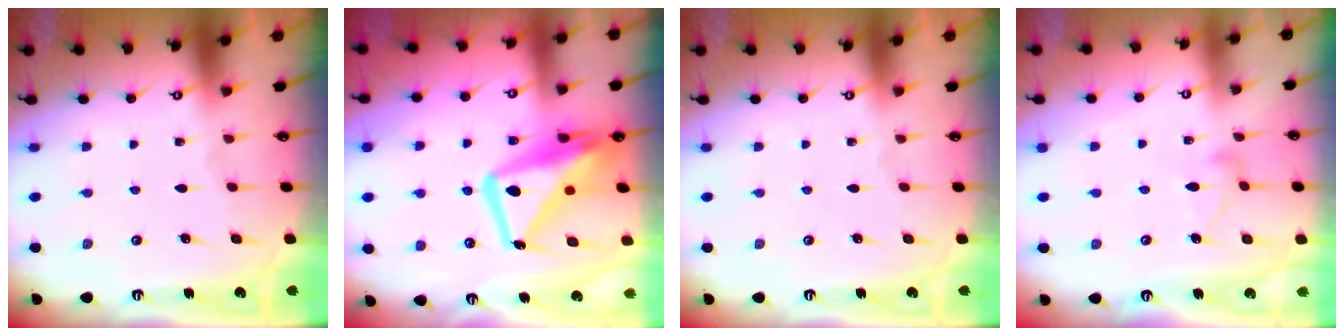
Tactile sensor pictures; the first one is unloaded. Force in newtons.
{"total": 16.8, "press": 16.8, "slide": 1.5}
{"total": 0.0}
{"total": 8.3, "press": 8.3, "slide": 0.4}